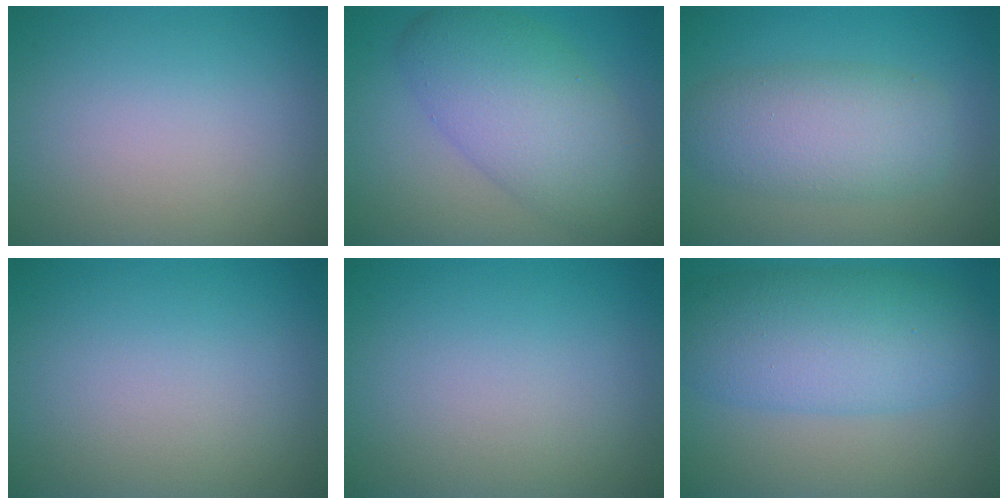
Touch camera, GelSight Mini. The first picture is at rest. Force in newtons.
{"total": 7.8, "press": 7.8, "slide": 0.0}
{"total": 5.7, "press": 5.7, "slide": 0.1}
{"total": 0.0}
{"total": 0.0}
{"total": 8.0, "press": 8.0, "slide": 0.2}